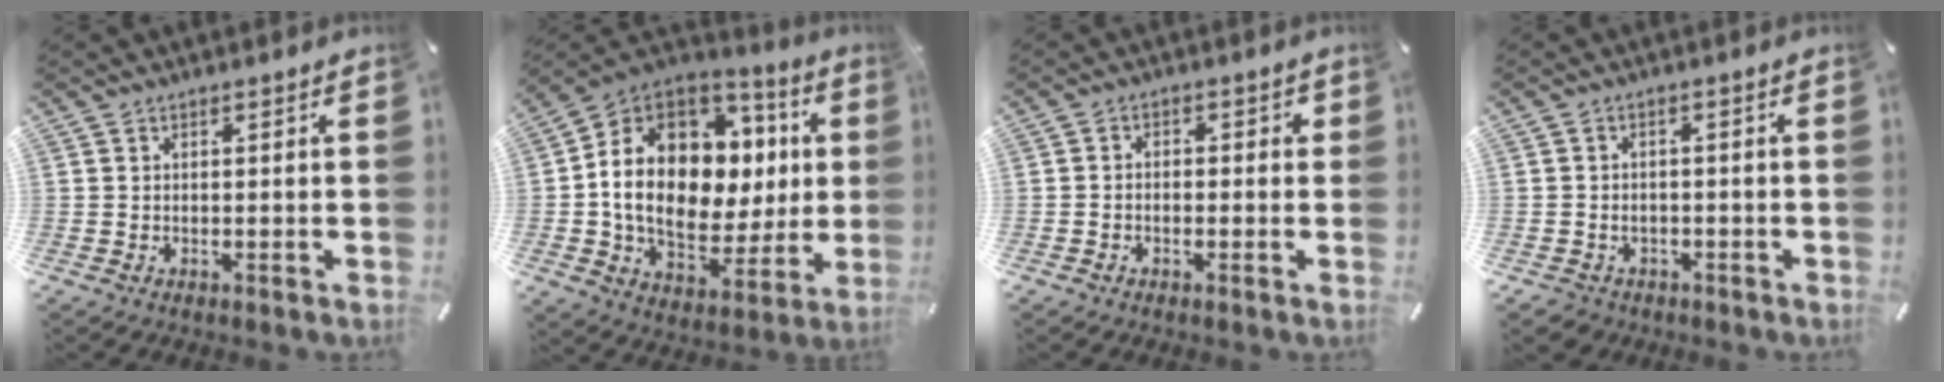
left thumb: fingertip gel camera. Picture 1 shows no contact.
{"total": 17.9, "force": [1.3, 14.0, 11.1], "torque": [-0.215, -0.011, 0.024]}
{"total": 2.3, "force": [-1.4, 1.4, 1.2], "torque": [-0.021, 0.011, -0.028]}
{"total": 2.9, "force": [-1.3, 2.4, 0.9], "torque": [-0.016, 0.006, -0.025]}